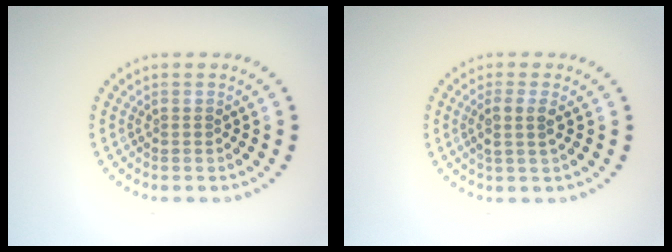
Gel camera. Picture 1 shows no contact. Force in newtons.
{"total": 2.0, "press": 1.8, "slide": 1.0}